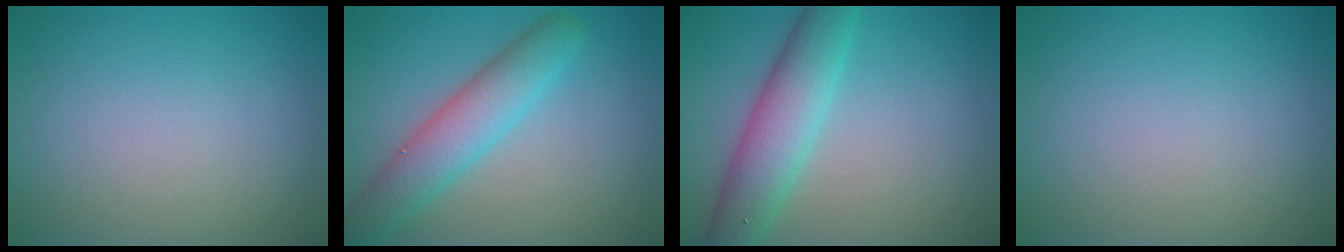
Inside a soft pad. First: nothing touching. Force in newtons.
{"total": 5.1, "press": 5.1, "slide": 0.3}
{"total": 5.7, "press": 5.7, "slide": 0.0}
{"total": 0.0}